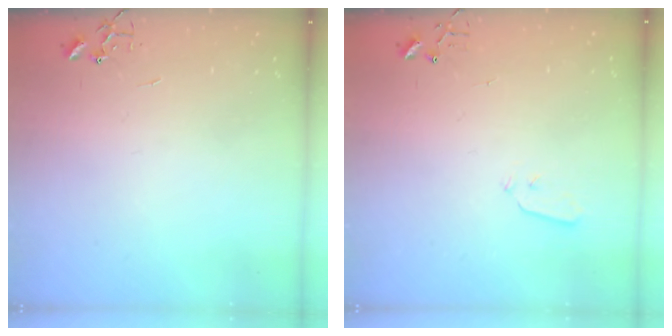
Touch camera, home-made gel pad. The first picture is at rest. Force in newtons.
{"total": 3.5, "press": 3.5, "slide": 0.6}